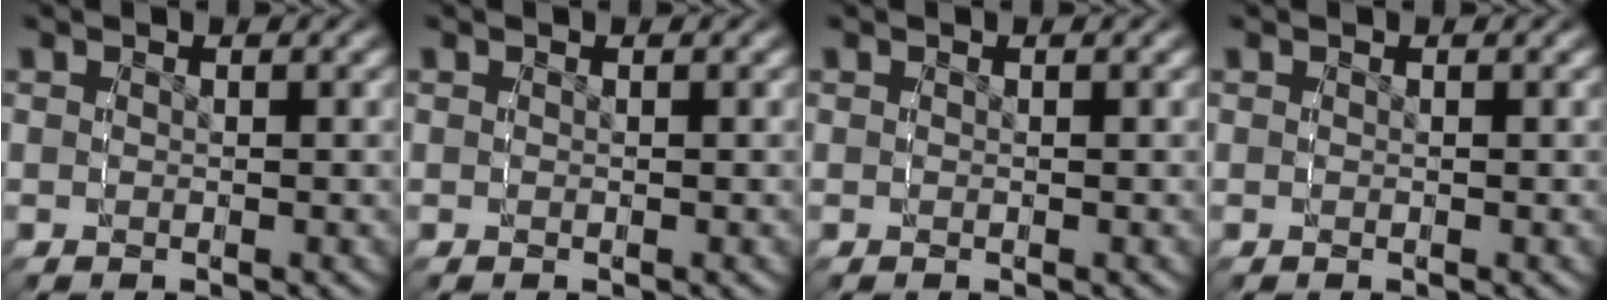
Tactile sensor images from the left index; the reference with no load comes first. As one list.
[{"total": 0.0}, {"total": 0.0}, {"total": 0.0}]